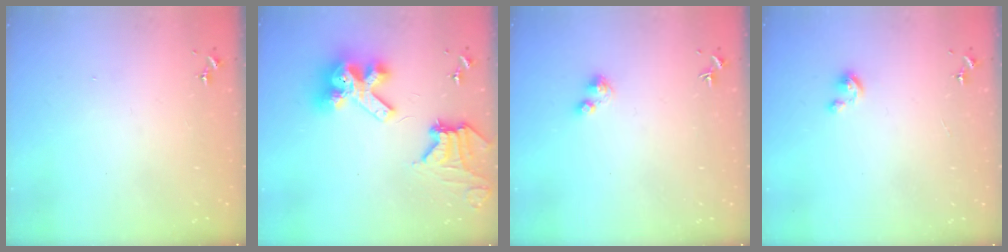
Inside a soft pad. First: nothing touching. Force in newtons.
{"total": 17.8, "press": 17.6, "slide": 2.2}
{"total": 2.7, "press": 2.7, "slide": 0.4}
{"total": 4.6, "press": 4.5, "slide": 0.4}